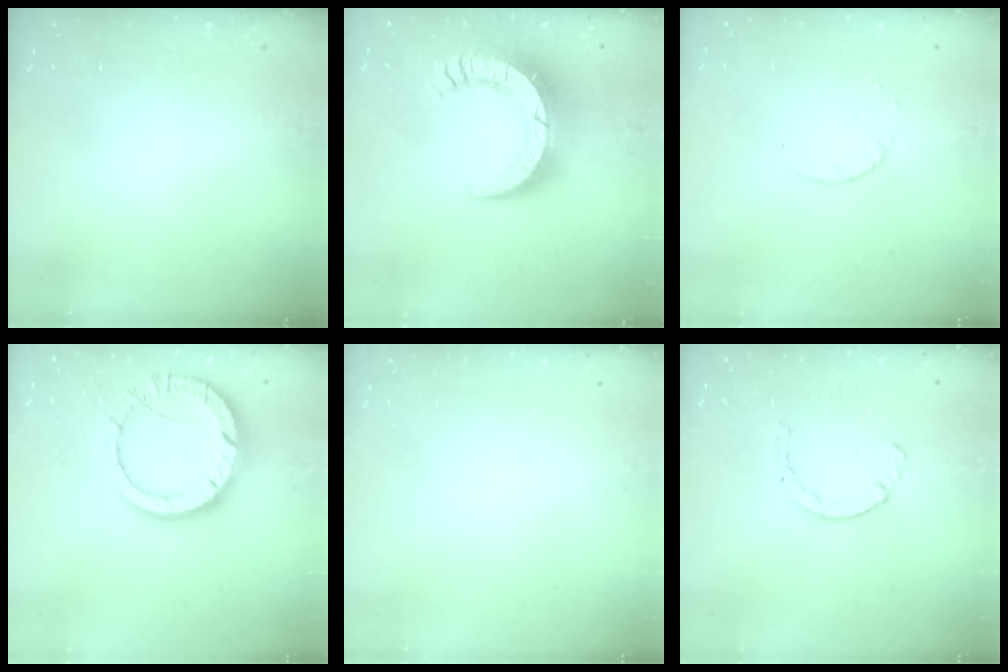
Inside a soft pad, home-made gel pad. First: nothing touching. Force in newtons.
{"total": 15.0, "press": 14.9, "slide": 1.6}
{"total": 2.4, "press": 2.4, "slide": 0.3}
{"total": 12.0, "press": 11.9, "slide": 1.0}
{"total": 0.0}
{"total": 2.1, "press": 2.1, "slide": 0.5}